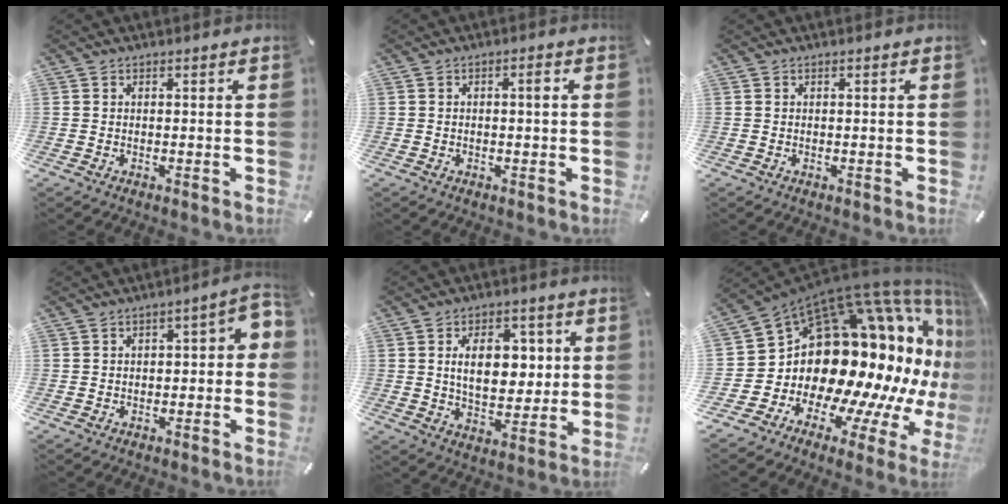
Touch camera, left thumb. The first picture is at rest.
{"total": 2.0, "force": [0.1, 0.5, 1.9], "torque": [-0.028, 0.003, -0.003]}
{"total": 0.0}
{"total": 4.4, "force": [-1.3, 2.4, 3.4], "torque": [-0.052, 0.014, -0.028]}
{"total": 12.1, "force": [2.4, 7.8, 8.9], "torque": [-0.141, 0.001, 0.038]}
{"total": 26.4, "force": [4.4, 16.4, 20.2], "torque": [-0.270, -0.158, 0.138]}